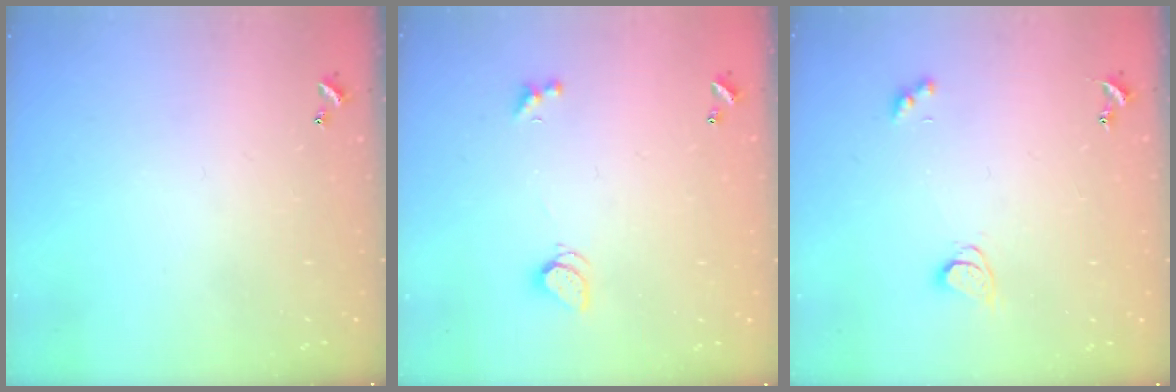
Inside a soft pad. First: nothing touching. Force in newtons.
{"total": 1.8, "press": 1.8, "slide": 0.5}
{"total": 2.3, "press": 2.3, "slide": 0.3}